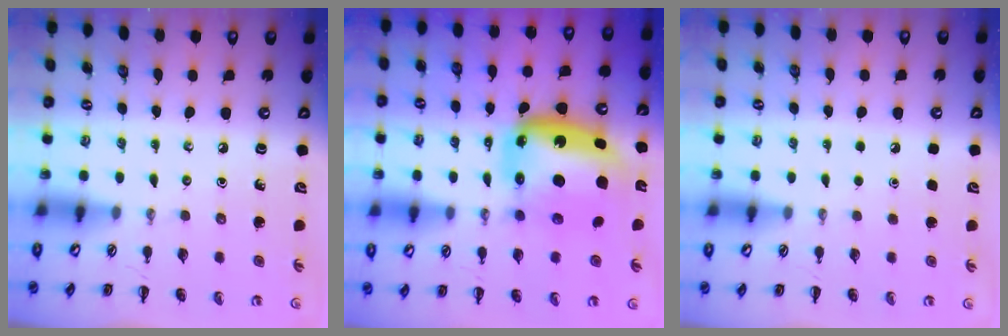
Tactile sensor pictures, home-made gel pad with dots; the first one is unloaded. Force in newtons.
{"total": 14.2, "press": 13.6, "slide": 4.0}
{"total": 1.6, "press": 1.6, "slide": 0.1}